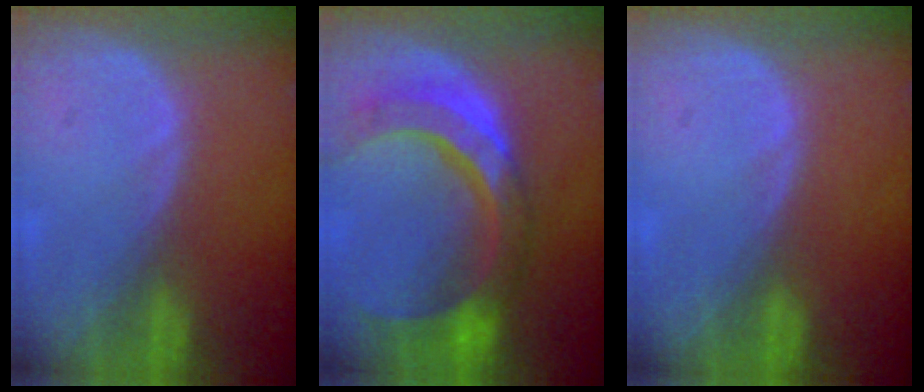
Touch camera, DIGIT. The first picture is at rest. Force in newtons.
{"total": 11.5, "press": 9.8, "slide": 6.0}
{"total": 0.0}